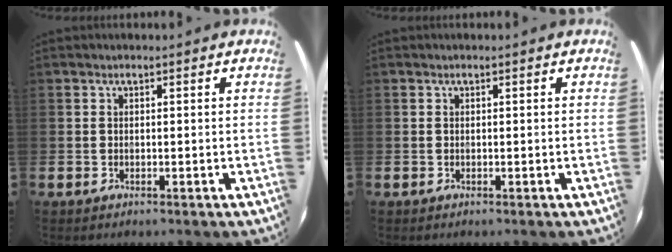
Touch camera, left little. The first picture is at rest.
{"total": 0.0}